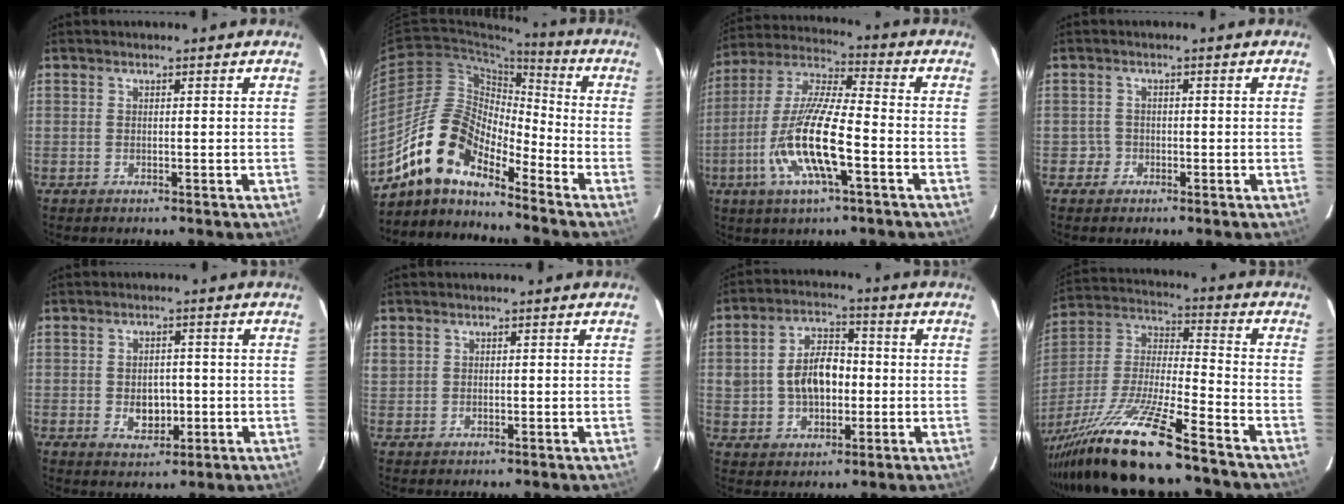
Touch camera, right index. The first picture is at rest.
{"total": 13.4, "force": [-10.8, 4.5, 6.5], "torque": [-0.116, 0.014, -0.218]}
{"total": 15.8, "force": [-5.4, 3.3, 14.5], "torque": [-0.297, -0.012, -0.108]}
{"total": 2.0, "force": [-1.0, 1.7, -0.3], "torque": [0.003, 0.010, -0.017]}
{"total": 5.1, "force": [-1.0, 3.9, 3.2], "torque": [-0.055, -0.002, -0.007]}
{"total": 1.8, "force": [0.6, 1.7, 0.3], "torque": [-0.001, 0.003, 0.012]}
{"total": 10.4, "force": [-0.5, 7.0, 7.6], "torque": [-0.147, 0.019, 0.002]}
{"total": 21.2, "force": [-15.9, 2.1, 13.9], "torque": [-0.276, -0.026, -0.292]}